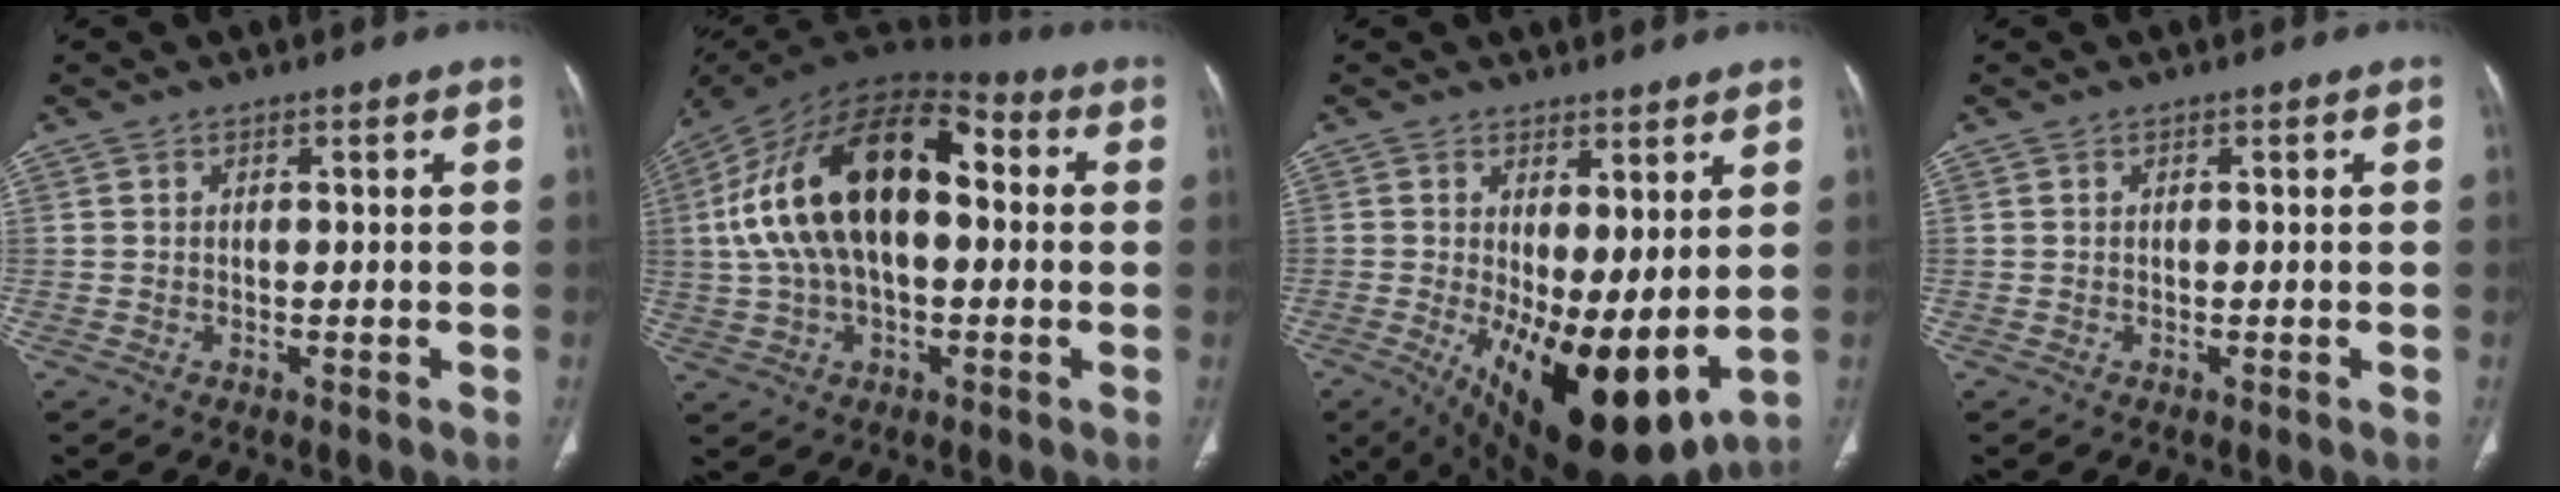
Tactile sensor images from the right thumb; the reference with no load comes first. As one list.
[{"total": 23.7, "force": [2.7, 13.1, 19.5], "torque": [-0.352, 0.037, 0.036]}, {"total": 16.3, "force": [-1.2, 6.5, 14.9], "torque": [-0.243, -0.037, 0.004]}, {"total": 0.0}]